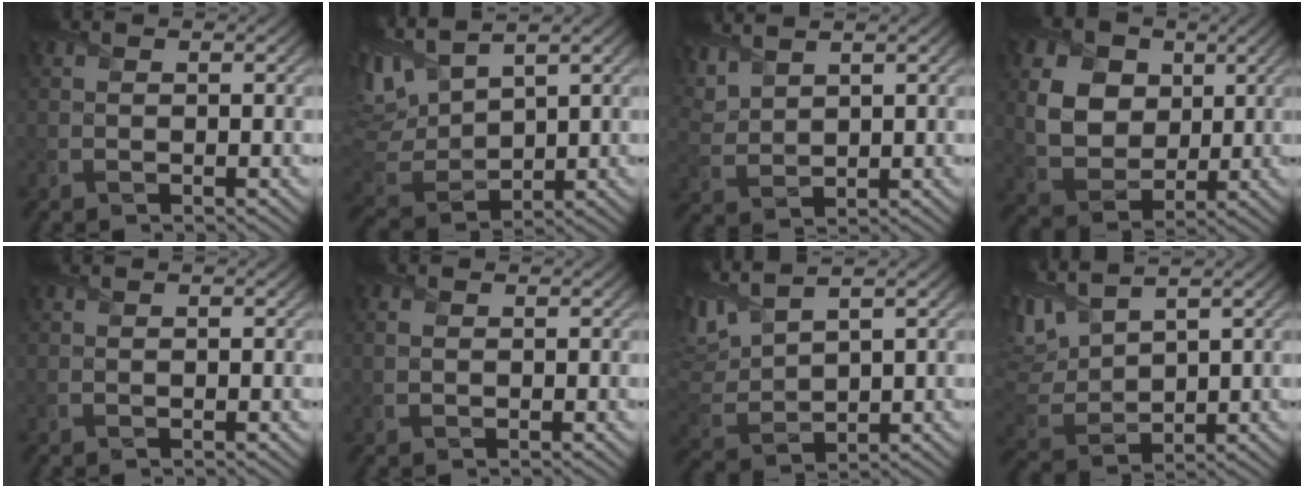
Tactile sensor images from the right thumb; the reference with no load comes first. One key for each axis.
{"total": 10.5, "fx": 6.0, "fy": 4.5, "fz": 7.5, "tx": -0.217, "ty": 0.016, "tz": 0.118}
{"total": 4.4, "fx": 3.5, "fy": 1.6, "fz": 2.1, "tx": -0.068, "ty": 0.010, "tz": 0.079}
{"total": 10.3, "fx": 3.4, "fy": 8.1, "fz": 5.5, "tx": -0.159, "ty": 0.005, "tz": 0.067}
{"total": 0.0}
{"total": 1.4, "fx": 0.5, "fy": 1.1, "fz": 0.8, "tx": -0.020, "ty": 0.002, "tz": 0.012}
{"total": 8.7, "fx": 5.4, "fy": 3.0, "fz": 6.1, "tx": -0.181, "ty": 0.021, "tz": 0.108}
{"total": 9.7, "fx": 6.0, "fy": 3.9, "fz": 6.5, "tx": -0.198, "ty": 0.019, "tz": 0.120}